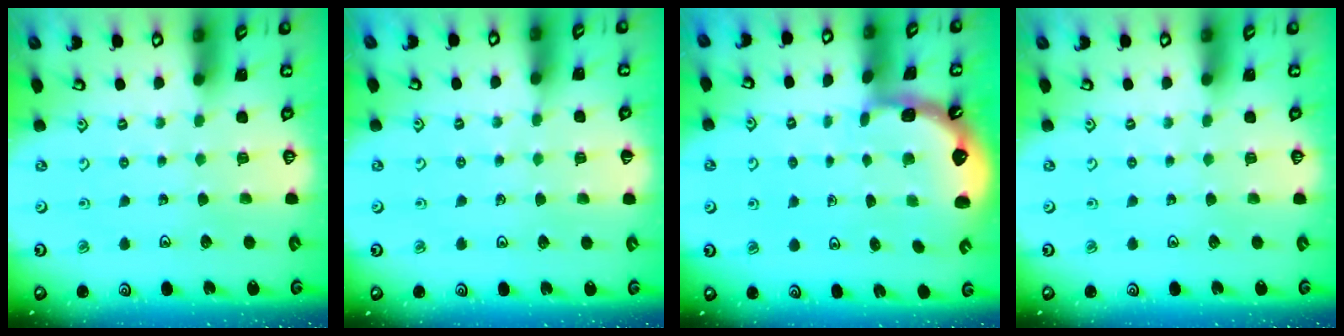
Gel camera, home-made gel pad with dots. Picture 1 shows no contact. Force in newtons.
{"total": 2.5, "press": 2.5, "slide": 0.4}
{"total": 1.3, "press": 1.3, "slide": 0.1}
{"total": 0.0}